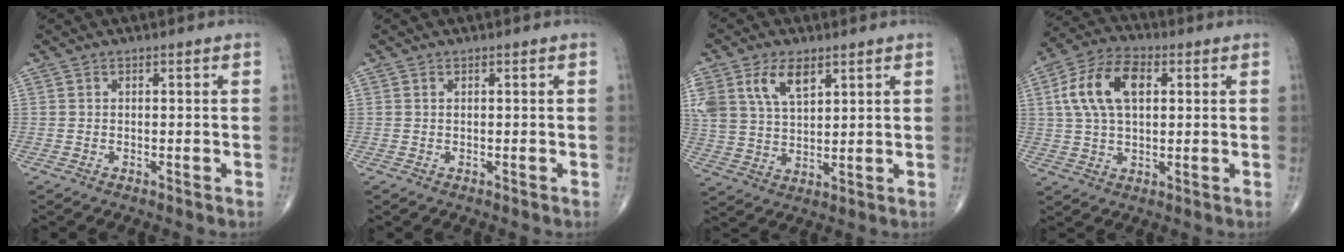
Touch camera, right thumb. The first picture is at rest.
{"total": 0.0}
{"total": 10.8, "force": [5.4, 6.0, 7.3], "torque": [-0.139, -0.014, 0.112]}
{"total": 12.3, "force": [2.9, 7.1, 9.7], "torque": [-0.184, 0.017, 0.049]}